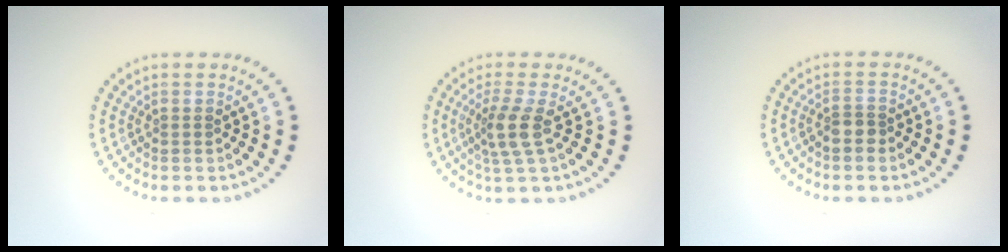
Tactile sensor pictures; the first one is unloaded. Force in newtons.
{"total": 3.0, "press": 2.3, "slide": 1.9}
{"total": 1.7, "press": 1.5, "slide": 0.8}